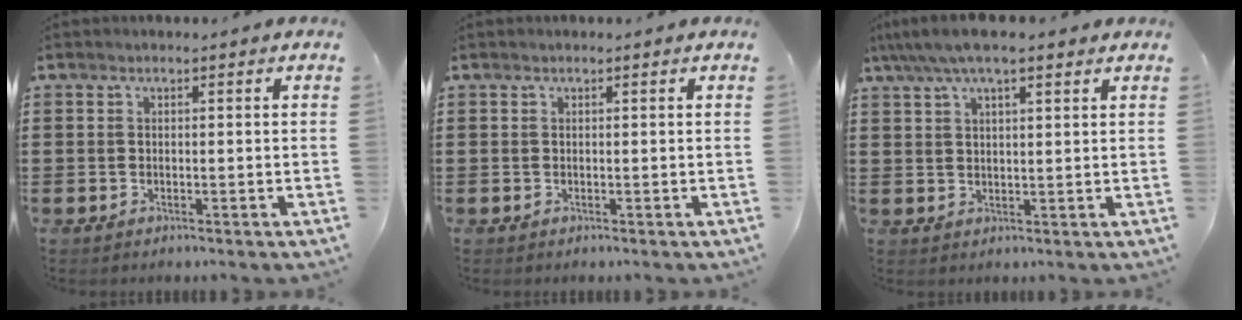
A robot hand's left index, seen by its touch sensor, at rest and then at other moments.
{"total": 0.0}
{"total": 5.5, "force": [3.9, 1.3, 3.8], "torque": [-0.080, 0.001, 0.068]}